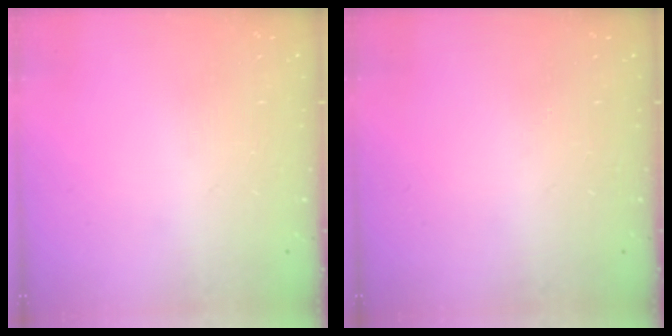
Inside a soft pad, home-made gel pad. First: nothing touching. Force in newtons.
{"total": 0.0}